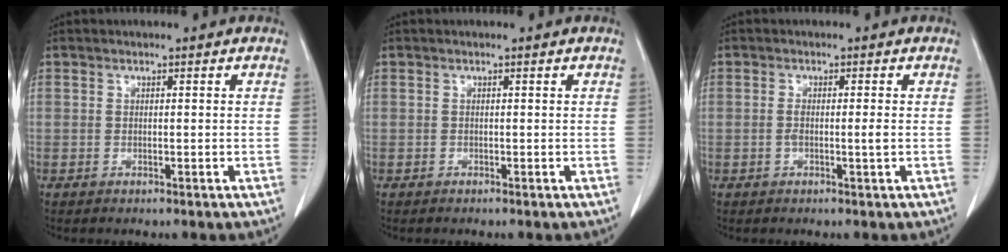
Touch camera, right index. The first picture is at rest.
{"total": 0.0}
{"total": 2.0, "force": [-0.3, 0.0, 1.9], "torque": [-0.034, 0.002, -0.005]}